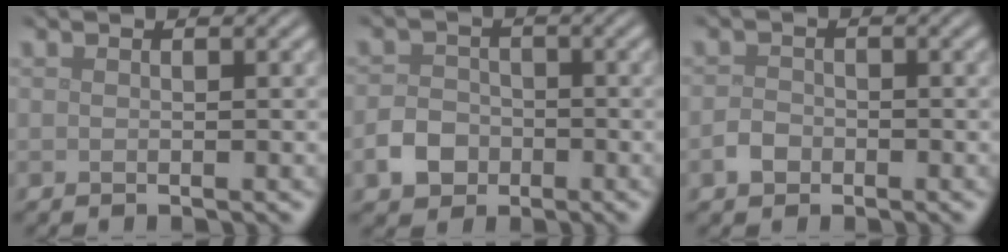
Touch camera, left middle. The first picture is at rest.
{"total": 3.2, "force": [-1.4, 2.6, 1.3], "torque": [-0.024, 0.001, -0.029]}
{"total": 1.8, "force": [-0.9, 1.4, 0.7], "torque": [-0.011, 0.002, -0.022]}